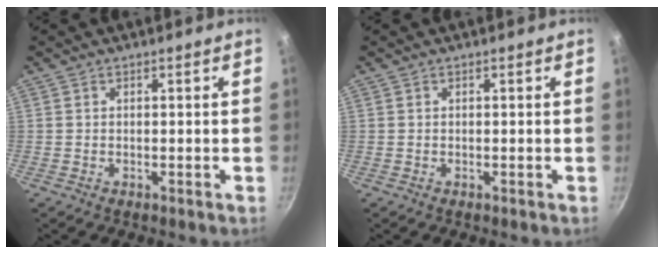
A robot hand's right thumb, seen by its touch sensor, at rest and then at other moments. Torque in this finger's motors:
{"motor_torque": [-0.02, 0.00, -0.02, 0.00, 0.01]}